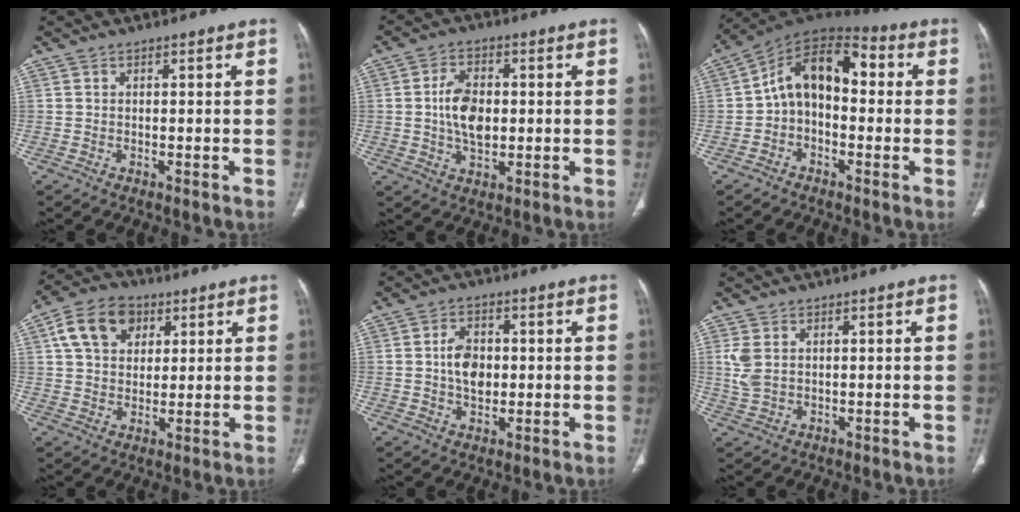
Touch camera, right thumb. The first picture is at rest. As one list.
[{"total": 8.4, "force": [0.2, 5.2, 6.5], "torque": [-0.106, 0.003, 0.004]}, {"total": 12.6, "force": [0.0, 8.3, 9.5], "torque": [-0.121, 0.047, -0.016]}, {"total": 11.5, "force": [4.4, 8.4, 6.4], "torque": [-0.093, -0.002, 0.072]}, {"total": 6.6, "force": [0.2, 4.5, 4.7], "torque": [-0.068, 0.004, 0.004]}, {"total": 4.4, "force": [1.1, 3.0, 3.0], "torque": [-0.074, 0.000, 0.030]}]